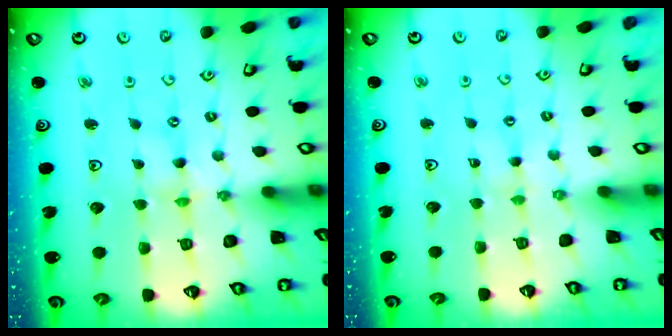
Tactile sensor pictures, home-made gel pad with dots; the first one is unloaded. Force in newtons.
{"total": 1.7, "press": 1.6, "slide": 0.4}